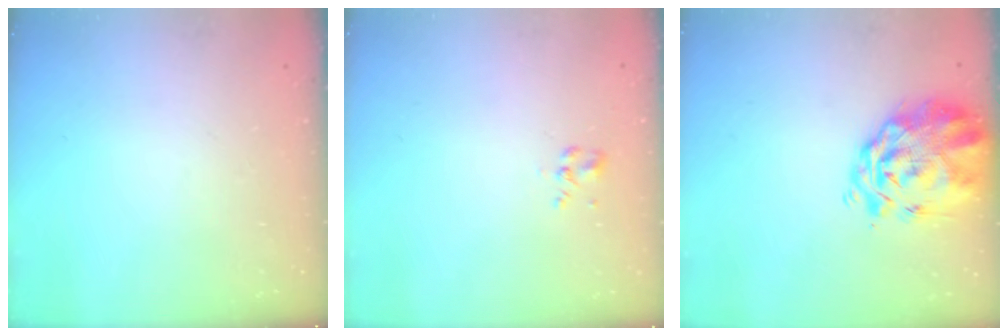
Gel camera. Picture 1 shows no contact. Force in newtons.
{"total": 2.0, "press": 1.8, "slide": 0.9}
{"total": 6.2, "press": 5.5, "slide": 2.8}